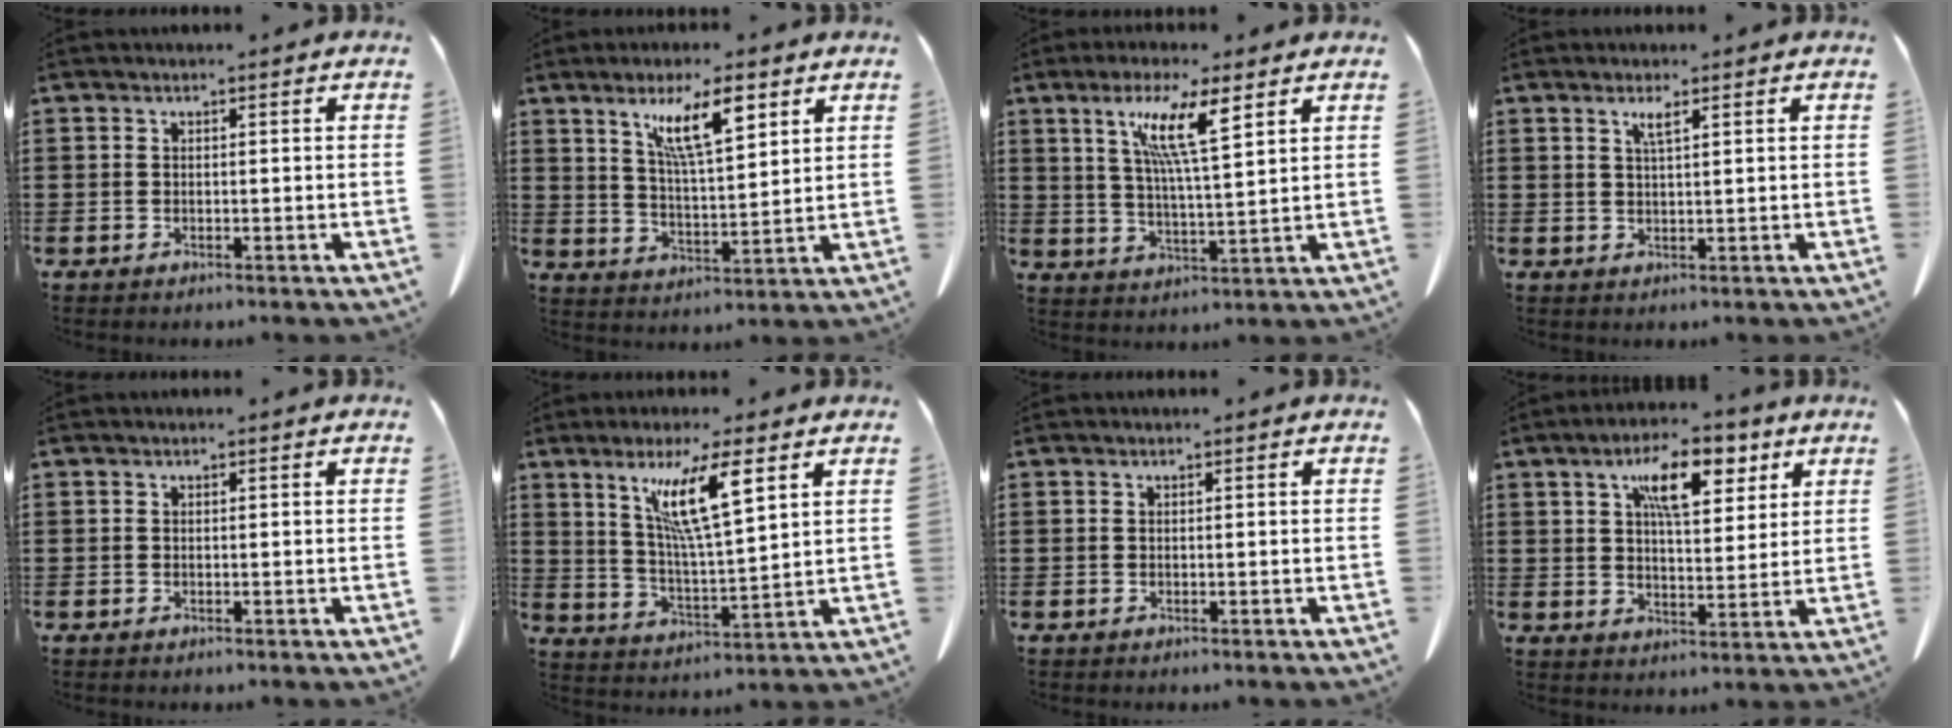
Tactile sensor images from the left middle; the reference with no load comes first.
{"total": 9.3, "force": [5.6, 2.3, 7.0], "torque": [-0.141, -0.006, 0.095]}
{"total": 8.8, "force": [5.2, 0.6, 7.1], "torque": [-0.146, -0.009, 0.086]}
{"total": 2.2, "force": [1.2, 0.2, 1.9], "torque": [-0.039, -0.001, 0.022]}
{"total": 0.0}
{"total": 9.4, "force": [5.3, 1.1, 7.6], "torque": [-0.154, -0.010, 0.089]}
{"total": 0.0}
{"total": 9.9, "force": [5.8, 3.5, 7.3], "torque": [-0.132, -0.010, 0.098]}